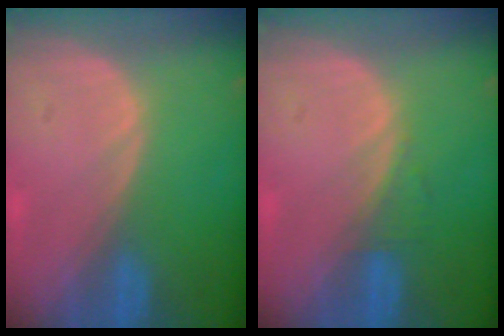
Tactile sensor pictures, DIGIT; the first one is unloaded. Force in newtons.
{"total": 1.2, "press": 1.2, "slide": 0.1}